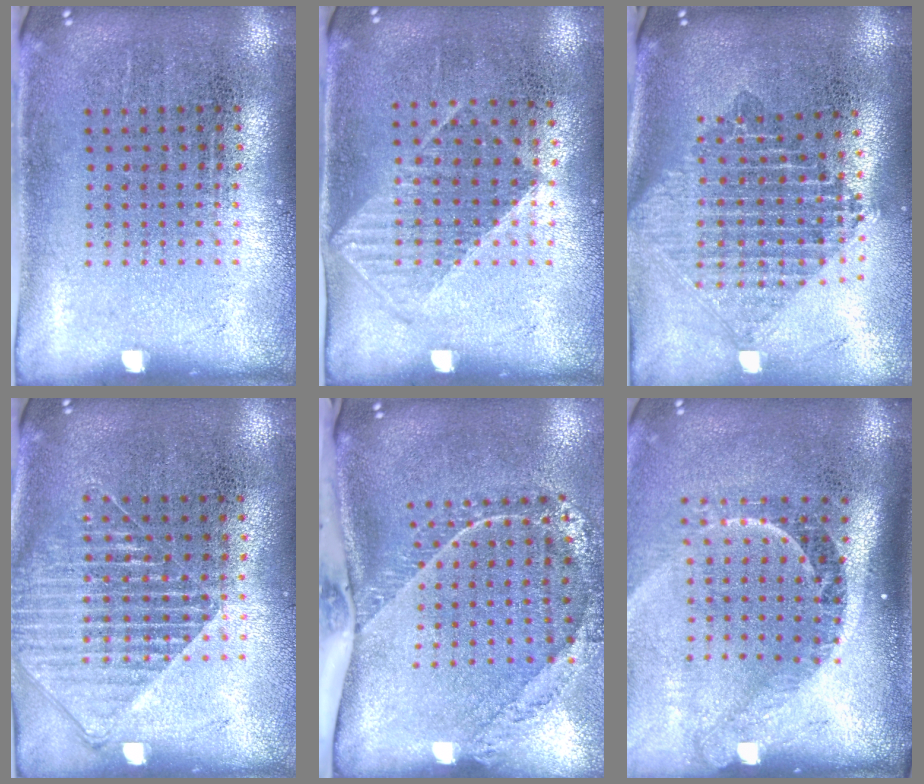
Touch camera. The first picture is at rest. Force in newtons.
{"total": 1.0, "press": 0.9, "slide": 0.5}
{"total": 2.2, "press": 1.7, "slide": 1.4}
{"total": 1.6, "press": 1.4, "slide": 0.8}
{"total": 2.3, "press": 1.7, "slide": 1.5}
{"total": 2.3, "press": 1.6, "slide": 1.6}